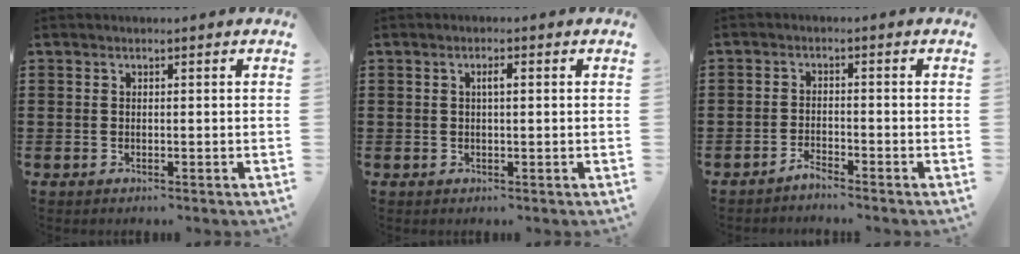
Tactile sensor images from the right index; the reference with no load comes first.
{"total": 1.6, "force": [0.3, 0.3, 1.5], "torque": [-0.029, 0.004, 0.003]}
{"total": 2.0, "force": [-2.0, 0.0, 0.1], "torque": [-0.007, 0.006, -0.041]}